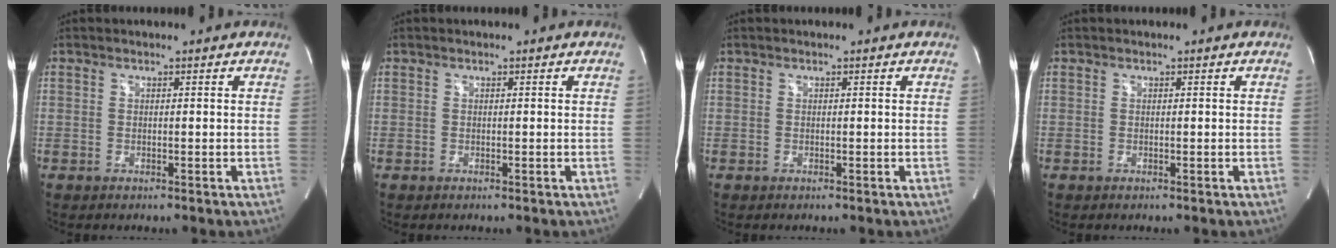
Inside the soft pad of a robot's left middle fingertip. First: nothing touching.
{"total": 0.0}
{"total": 0.0}
{"total": 0.0}